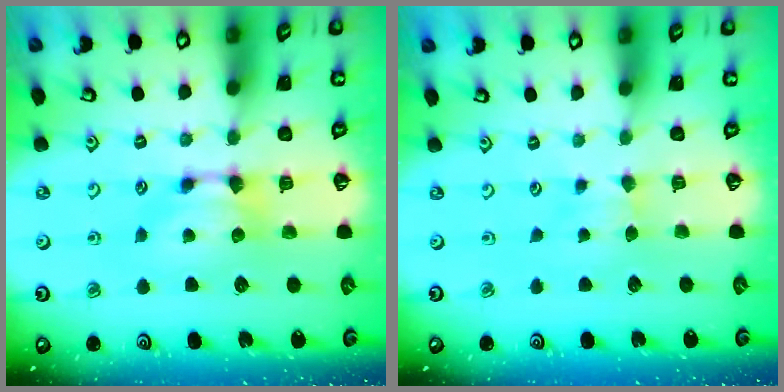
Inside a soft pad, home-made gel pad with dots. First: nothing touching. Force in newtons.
{"total": 2.6, "press": 2.6, "slide": 0.5}